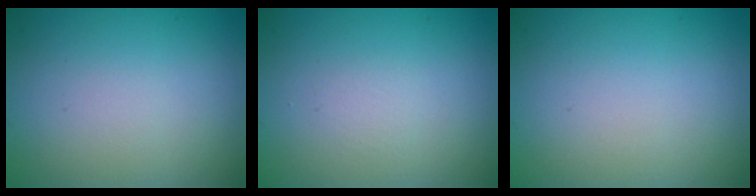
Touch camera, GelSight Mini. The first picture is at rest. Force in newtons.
{"total": 0.0}
{"total": 0.0}